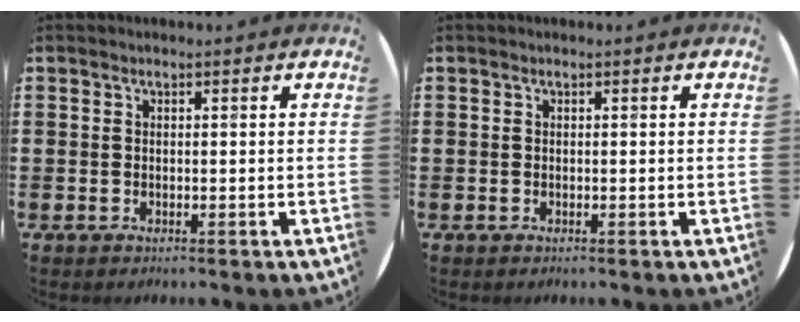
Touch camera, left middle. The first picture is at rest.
{"total": 0.0}